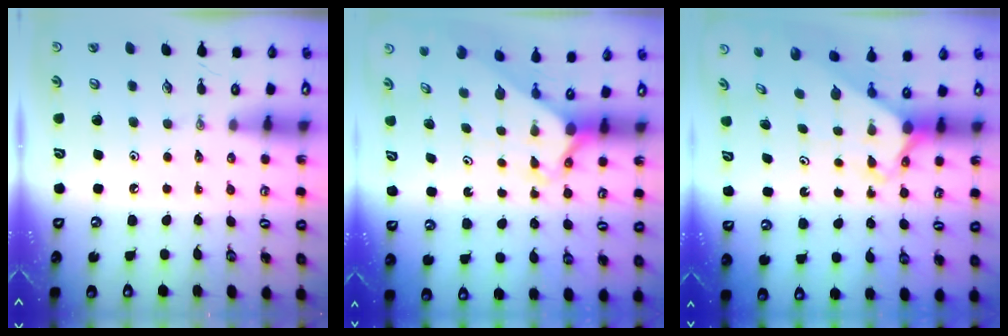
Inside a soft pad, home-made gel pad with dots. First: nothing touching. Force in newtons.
{"total": 2.6, "press": 2.6, "slide": 0.2}
{"total": 2.5, "press": 2.5, "slide": 0.2}